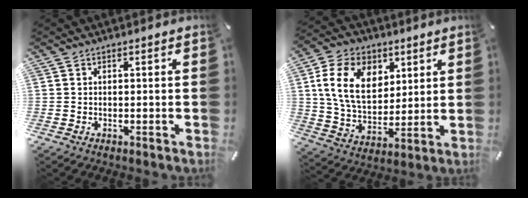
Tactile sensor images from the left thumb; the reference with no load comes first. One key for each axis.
{"total": 15.0, "fx": 5.3, "fy": 10.8, "fz": 8.9, "tx": -0.175, "ty": -0.003, "tz": 0.096}